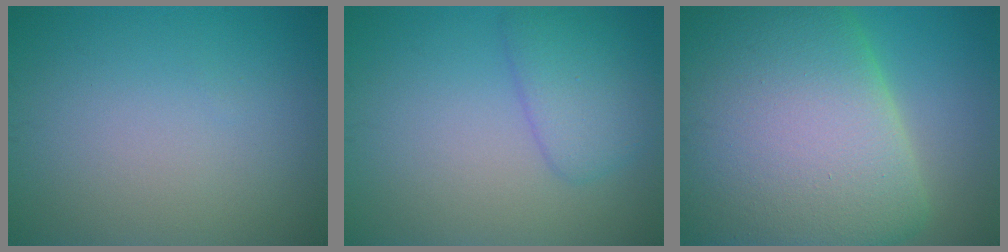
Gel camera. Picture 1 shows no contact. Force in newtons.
{"total": 3.4, "press": 3.4, "slide": 0.1}
{"total": 20.8, "press": 20.8, "slide": 1.0}